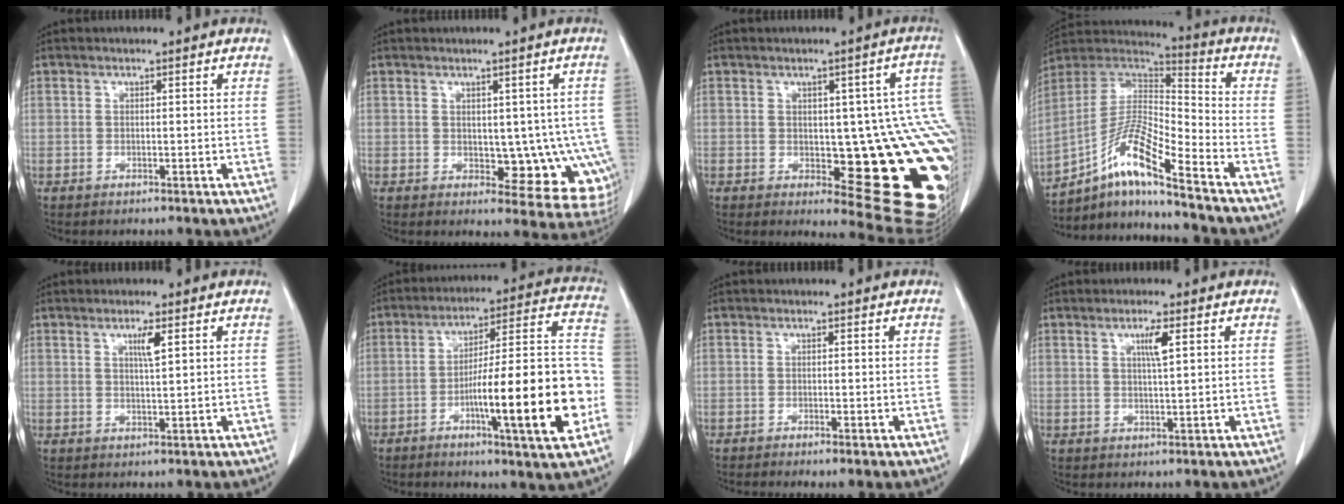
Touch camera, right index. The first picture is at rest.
{"total": 9.6, "force": [-0.7, 5.4, 7.9], "torque": [-0.069, 0.004, 0.005]}
{"total": 18.2, "force": [-2.2, 6.2, 16.9], "torque": [-0.116, 0.012, -0.007]}
{"total": 13.5, "force": [-8.8, 1.0, 10.2], "torque": [-0.198, 0.014, -0.161]}
{"total": 2.8, "force": [1.4, 0.2, 2.5], "torque": [-0.045, -0.003, 0.024]}
{"total": 20.1, "force": [-6.0, 1.5, 19.1], "torque": [-0.253, 0.016, -0.086]}
{"total": 1.3, "force": [-0.6, 0.2, 1.1], "torque": [-0.021, -0.003, -0.008]}
{"total": 3.2, "force": [1.3, 0.1, 2.9], "torque": [-0.051, -0.002, 0.023]}